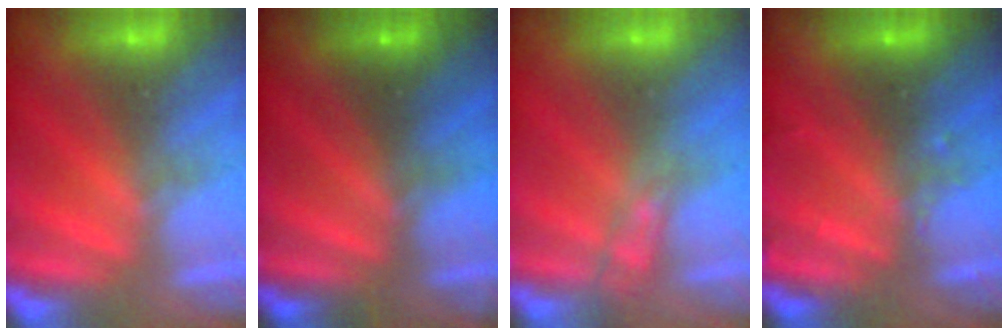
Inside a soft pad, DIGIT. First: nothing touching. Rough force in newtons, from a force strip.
{"total": 2.5}
{"total": 2.8}
{"total": 2.4}